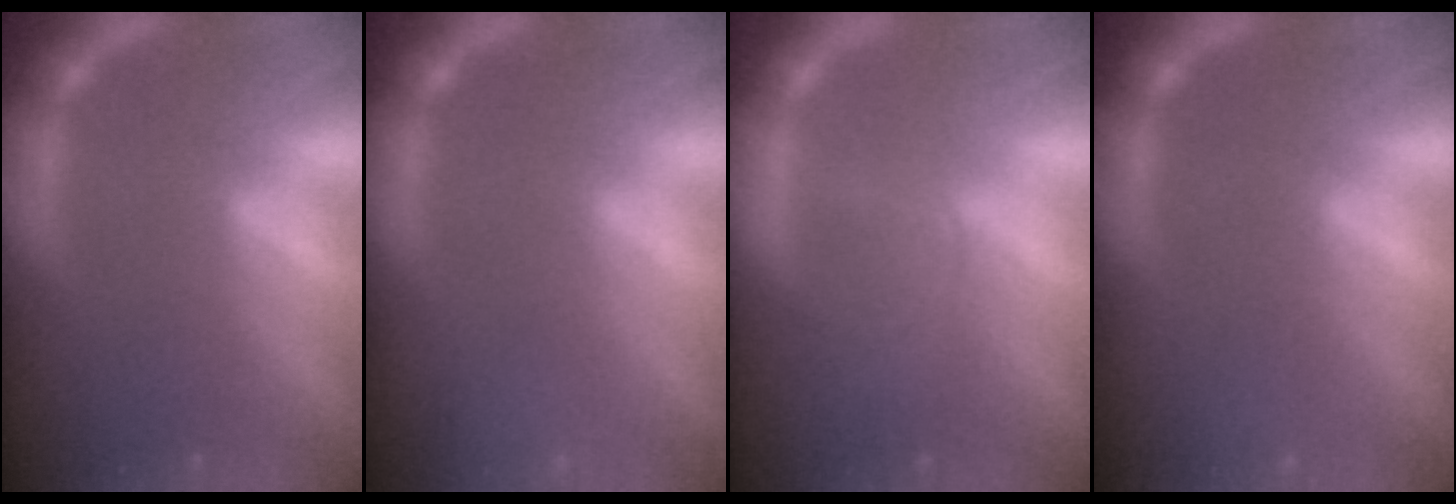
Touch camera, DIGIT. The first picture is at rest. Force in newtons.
{"total": 3.0}
{"total": 4.0}
{"total": 1.4}